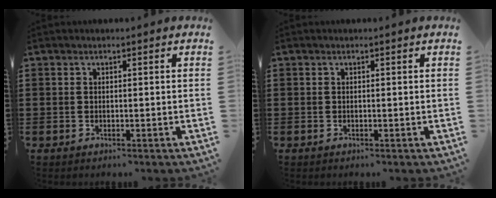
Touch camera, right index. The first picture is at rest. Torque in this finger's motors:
{"motor_torque": [0.00, 0.00, 0.00, 0.00]}